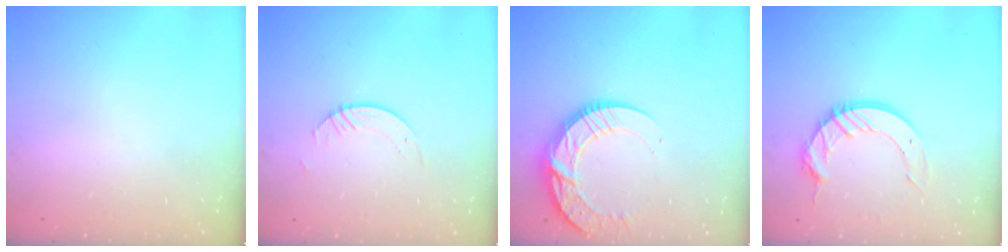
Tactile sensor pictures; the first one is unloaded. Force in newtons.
{"total": 2.2, "press": 2.2, "slide": 0.2}
{"total": 14.6, "press": 14.6, "slide": 1.2}
{"total": 12.2, "press": 12.1, "slide": 1.1}